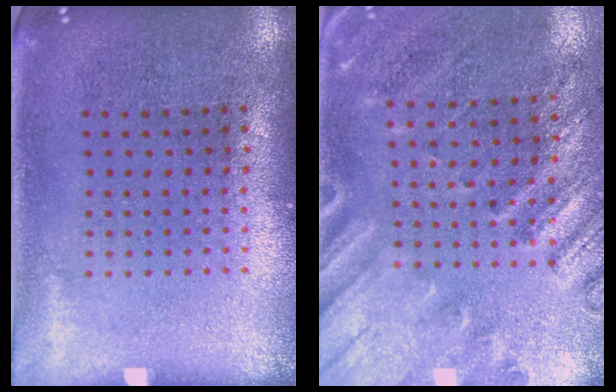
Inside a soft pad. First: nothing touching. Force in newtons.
{"total": 2.5, "press": 2.0, "slide": 1.6}